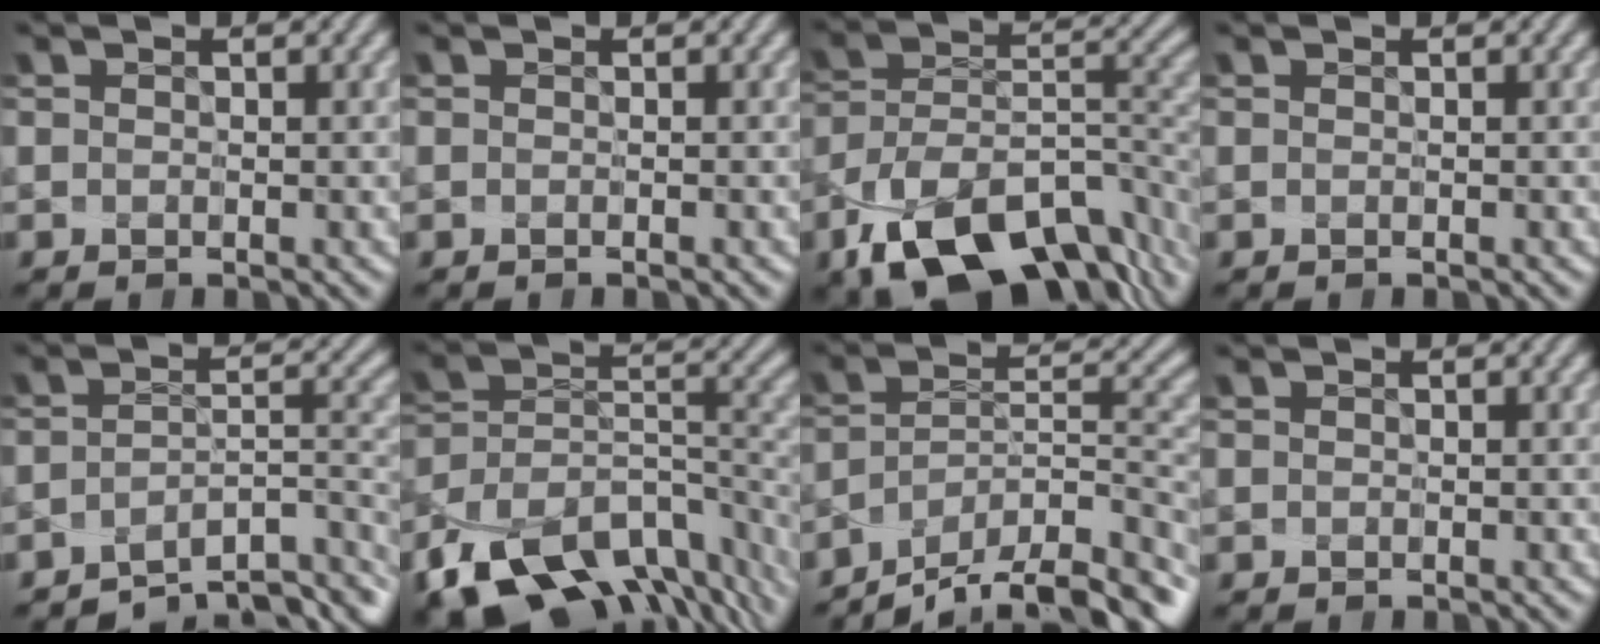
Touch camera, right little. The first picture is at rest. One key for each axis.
{"total": 0.0}
{"total": 13.5, "fx": -6.8, "fy": 8.1, "fz": 8.4, "tx": -0.155, "ty": -0.003, "tz": -0.112}
{"total": 0.0}
{"total": 7.2, "fx": -4.6, "fy": 3.2, "fz": 4.6, "tx": -0.059, "ty": -0.010, "tz": -0.064}
{"total": 14.6, "fx": -8.0, "fy": 8.7, "fz": 8.6, "tx": -0.182, "ty": -0.014, "tz": -0.123}
{"total": 11.5, "fx": -7.8, "fy": 4.5, "fz": 7.2, "tx": -0.132, "ty": 0.001, "tz": -0.108}
{"total": 0.0}